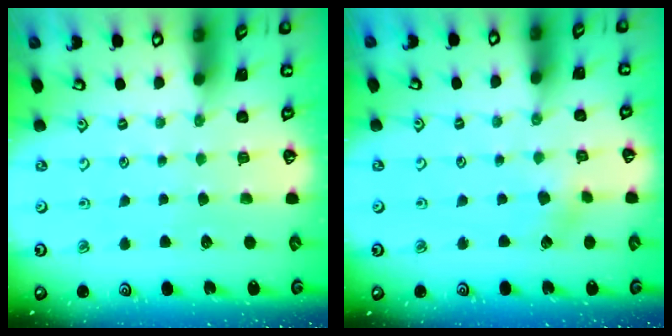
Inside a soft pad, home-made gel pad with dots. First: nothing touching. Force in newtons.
{"total": 2.7, "press": 2.7, "slide": 0.4}